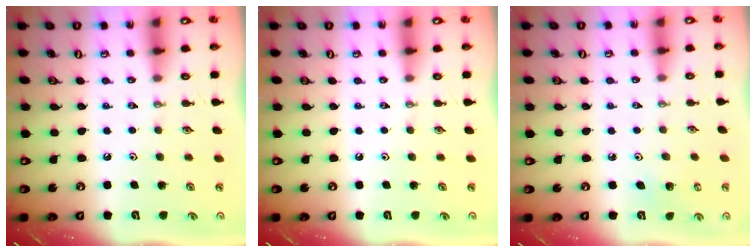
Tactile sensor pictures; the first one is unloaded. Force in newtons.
{"total": 0.0}
{"total": 3.5, "press": 3.5, "slide": 0.2}